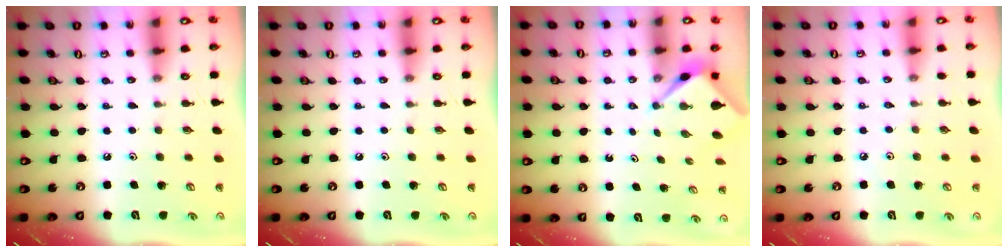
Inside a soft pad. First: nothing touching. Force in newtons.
{"total": 0.0}
{"total": 2.7, "press": 2.7, "slide": 0.0}
{"total": 2.5, "press": 2.4, "slide": 0.5}